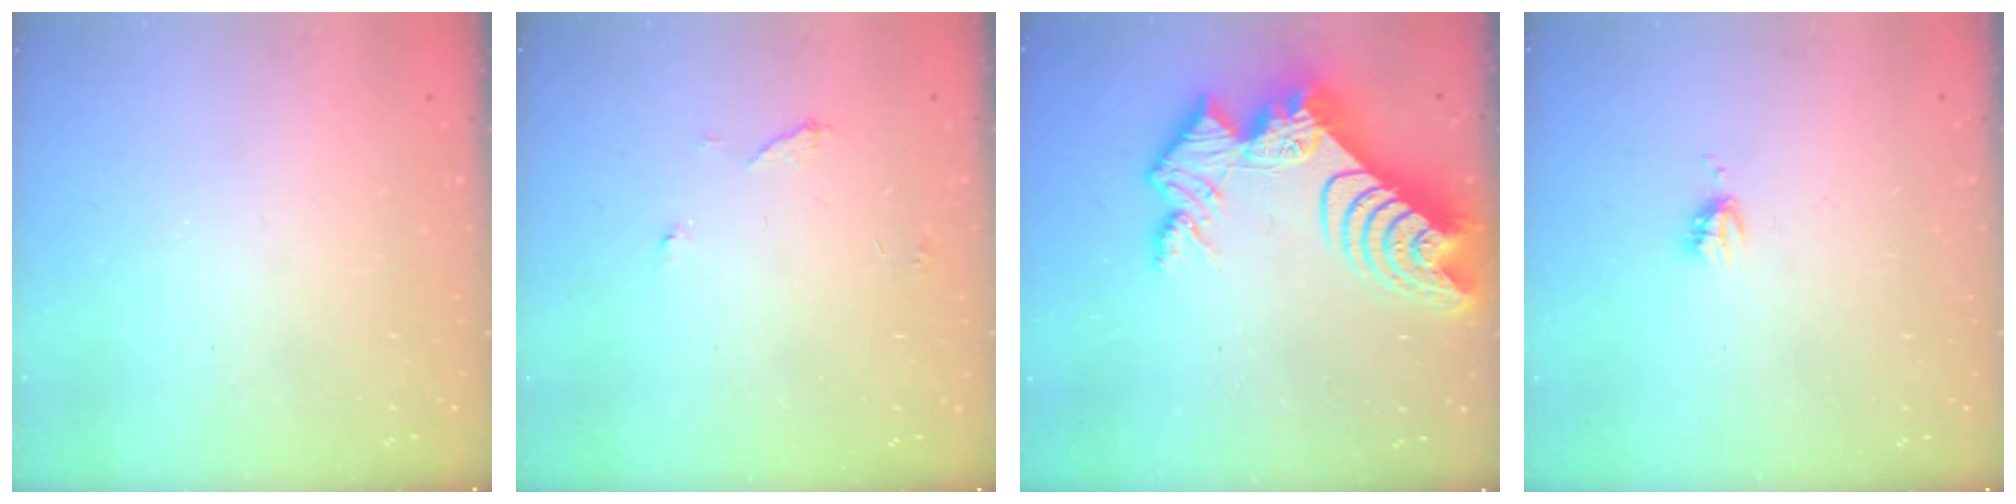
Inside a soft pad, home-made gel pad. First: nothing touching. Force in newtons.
{"total": 4.4, "press": 4.3, "slide": 0.4}
{"total": 16.3, "press": 16.2, "slide": 1.4}
{"total": 2.9, "press": 2.9, "slide": 0.3}